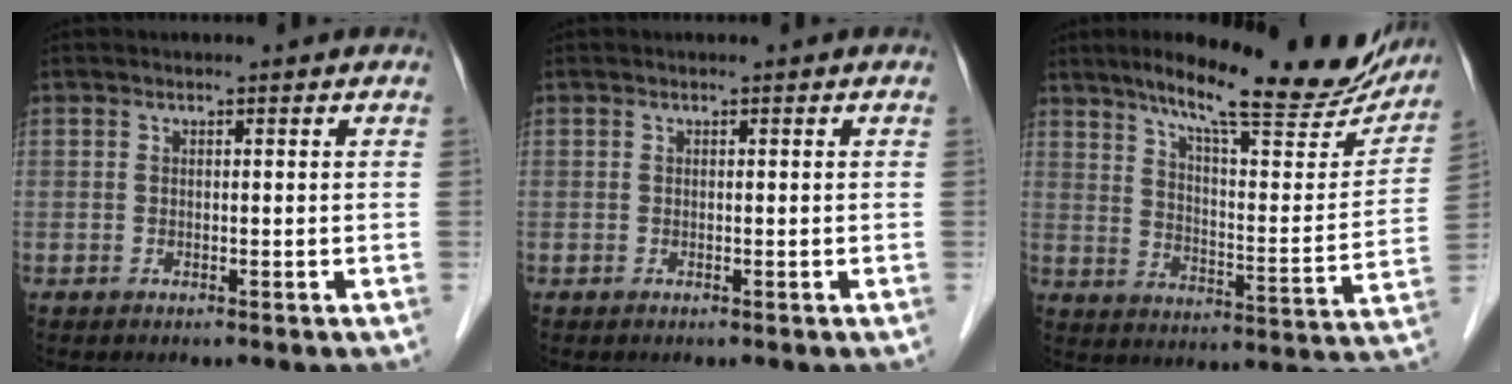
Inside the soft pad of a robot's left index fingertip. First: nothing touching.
{"total": 0.0}
{"total": 23.6, "force": [19.2, 3.9, 13.2], "torque": [-0.188, -0.016, 0.258]}